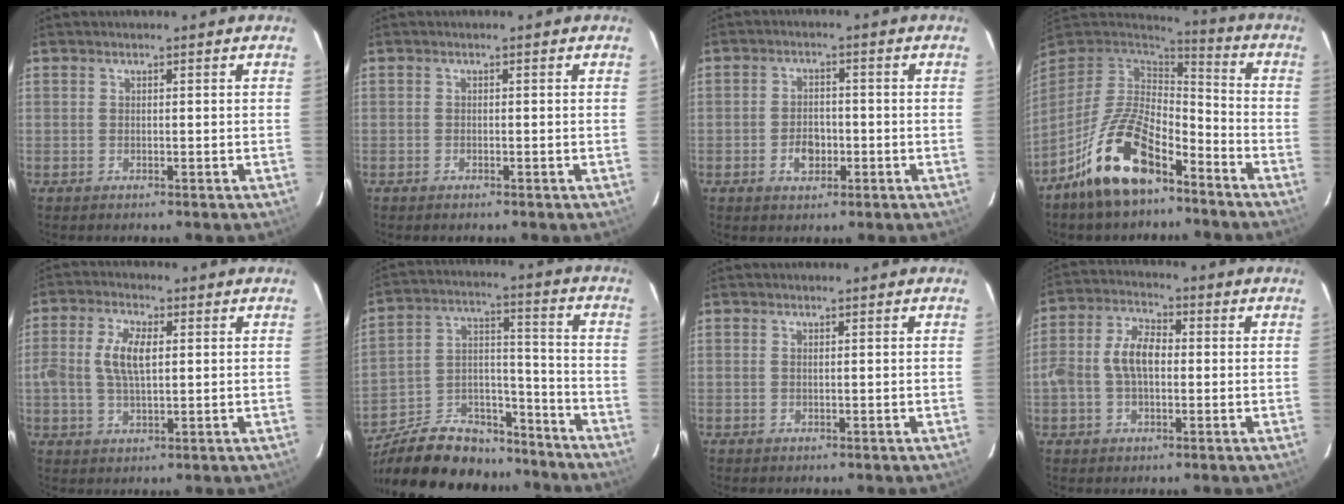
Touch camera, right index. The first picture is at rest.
{"total": 0.6, "force": [-0.5, 0.3, 0.2], "torque": [-0.006, 0.000, -0.011]}
{"total": 4.5, "force": [-1.6, 3.1, 2.8], "torque": [-0.052, 0.006, -0.022]}
{"total": 17.1, "force": [-10.6, 7.4, 11.2], "torque": [-0.228, -0.004, -0.189]}
{"total": 7.0, "force": [0.9, 3.2, 6.2], "torque": [-0.119, 0.008, 0.017]}
{"total": 23.8, "force": [-18.5, 10.6, 10.4], "torque": [-0.214, 0.035, -0.276]}
{"total": 0.0}
{"total": 8.2, "force": [-0.4, 4.9, 6.6], "torque": [-0.132, 0.019, -0.009]}